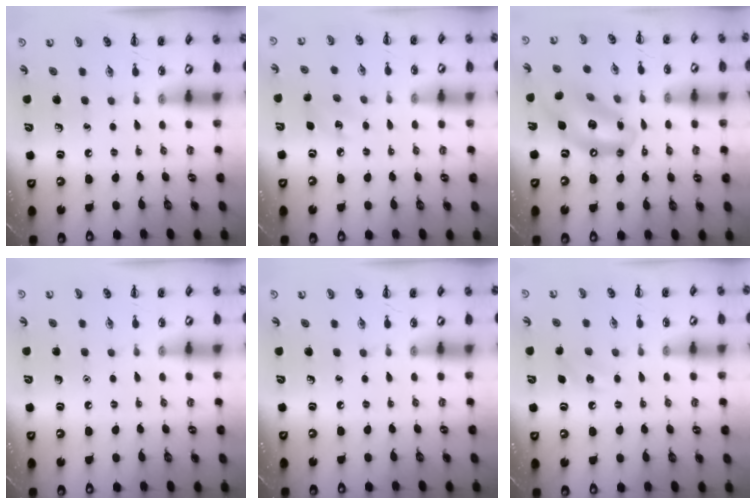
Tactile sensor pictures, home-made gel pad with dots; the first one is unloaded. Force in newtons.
{"total": 5.3, "press": 5.1, "slide": 1.5}
{"total": 13.9, "press": 13.4, "slide": 3.8}
{"total": 1.6, "press": 1.6, "slide": 0.1}
{"total": 0.0}
{"total": 4.6, "press": 4.4, "slide": 1.3}